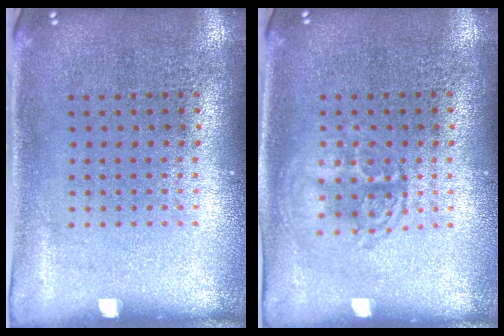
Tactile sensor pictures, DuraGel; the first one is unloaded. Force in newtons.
{"total": 1.1, "press": 1.1, "slide": 0.2}